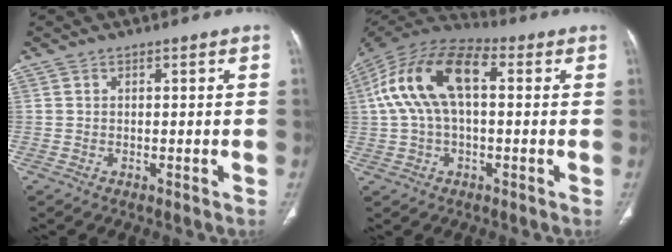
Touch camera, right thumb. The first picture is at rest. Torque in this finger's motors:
{"motor_torque": [2.50, 2.51, 0.43, -0.34, 0.24]}